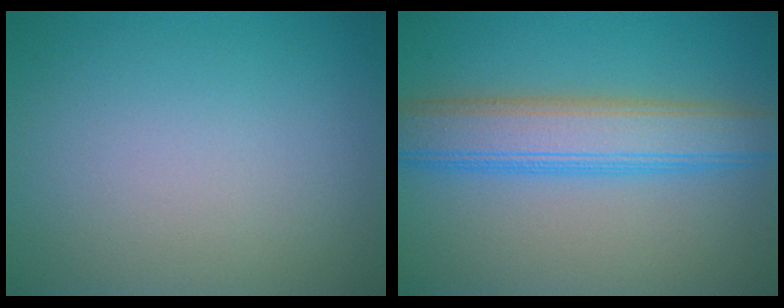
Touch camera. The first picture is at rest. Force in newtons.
{"total": 6.3, "press": 6.3, "slide": 0.1}